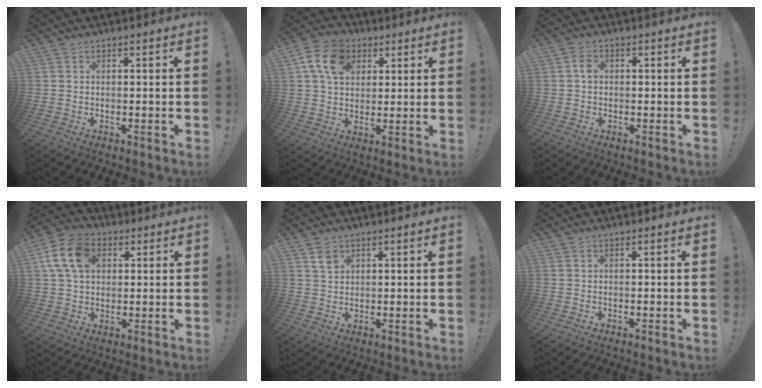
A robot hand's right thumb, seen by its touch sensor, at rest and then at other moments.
{"total": 13.7, "force": [5.3, 10.3, 7.3], "torque": [-0.115, -0.006, 0.105]}
{"total": 3.2, "force": [-0.1, 2.6, 1.9], "torque": [-0.026, 0.007, -0.005]}
{"total": 13.5, "force": [4.3, 9.6, 8.6], "torque": [-0.156, 0.009, 0.088]}
{"total": 4.1, "force": [2.4, 3.1, 1.2], "torque": [-0.005, -0.013, 0.043]}
{"total": 0.0}